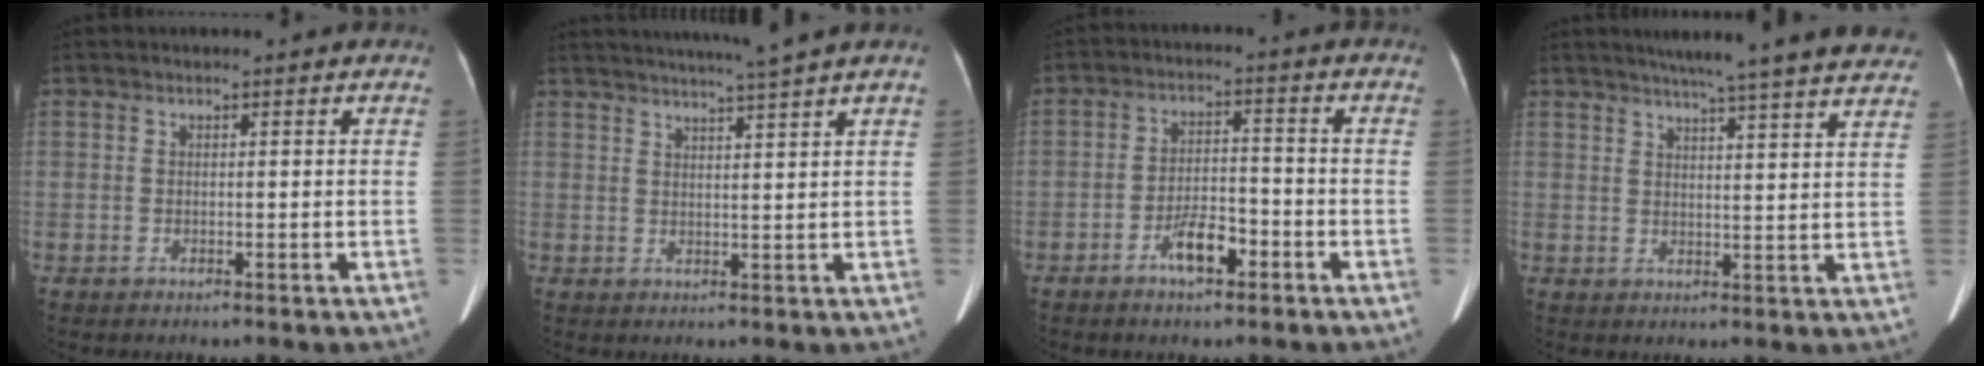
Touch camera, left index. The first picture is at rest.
{"total": 7.8, "force": [6.7, -1.8, 3.6], "torque": [-0.052, 0.005, 0.091]}
{"total": 5.4, "force": [-3.2, 1.9, 4.0], "torque": [-0.079, 0.007, -0.053]}
{"total": 19.7, "force": [17.3, 0.3, 9.4], "torque": [-0.136, -0.006, 0.209]}